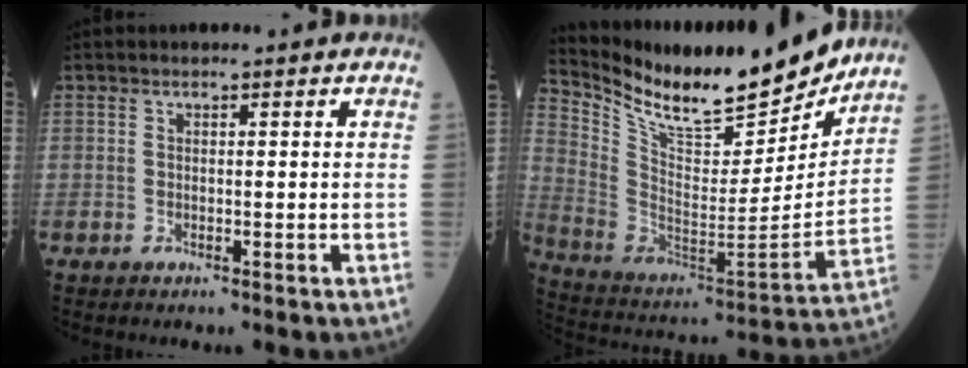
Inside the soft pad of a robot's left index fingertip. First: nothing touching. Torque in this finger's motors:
{"motor_torque": [1.06, -1.08, 0.37, 0.07]}